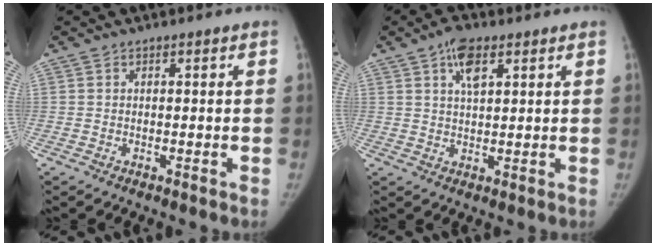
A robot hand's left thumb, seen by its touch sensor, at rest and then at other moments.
{"total": 5.5, "force": [2.8, 2.5, 4.1], "torque": [-0.064, -0.006, 0.047]}